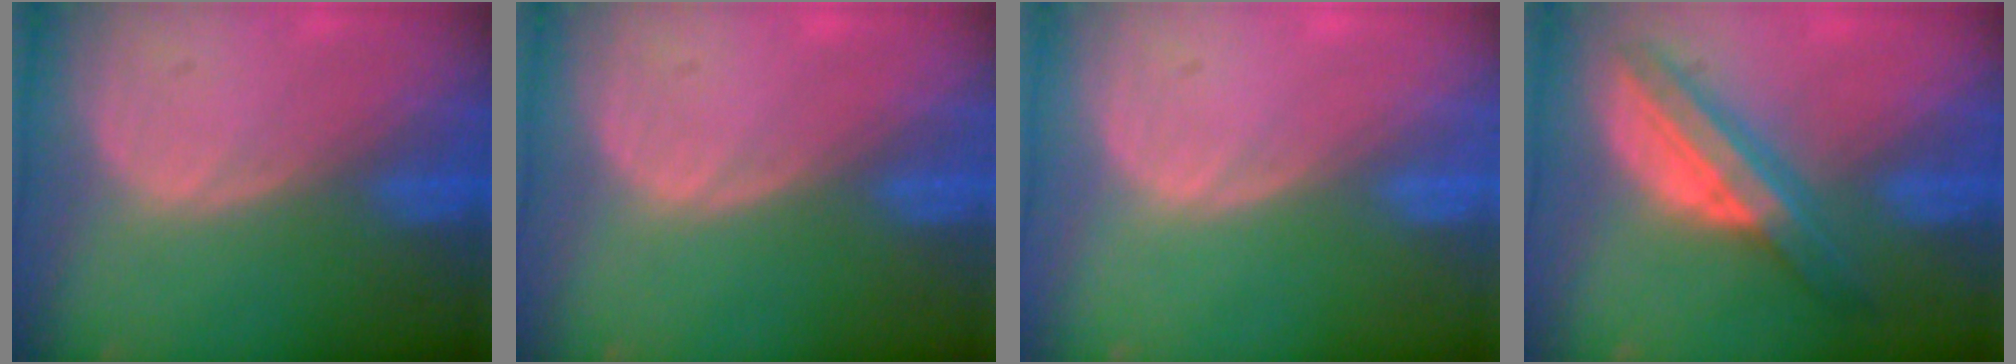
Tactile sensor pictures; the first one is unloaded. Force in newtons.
{"total": 0.0}
{"total": 0.0}
{"total": 7.5, "press": 7.5, "slide": 0.4}